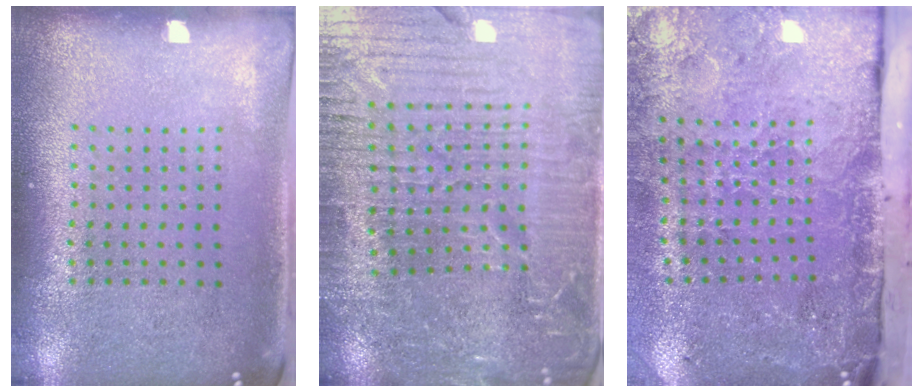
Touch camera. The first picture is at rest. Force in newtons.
{"total": 5.0, "press": 4.7, "slide": 1.7}
{"total": 5.0, "press": 3.7, "slide": 3.4}